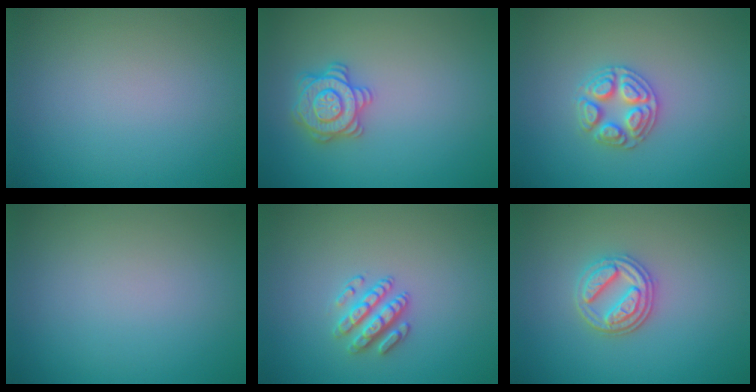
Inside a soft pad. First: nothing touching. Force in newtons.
{"total": 3.1, "press": 3.0, "slide": 0.6}
{"total": 3.0, "press": 2.9, "slide": 0.4}
{"total": 0.0}
{"total": 2.7, "press": 2.5, "slide": 1.0}
{"total": 3.4, "press": 3.0, "slide": 1.5}